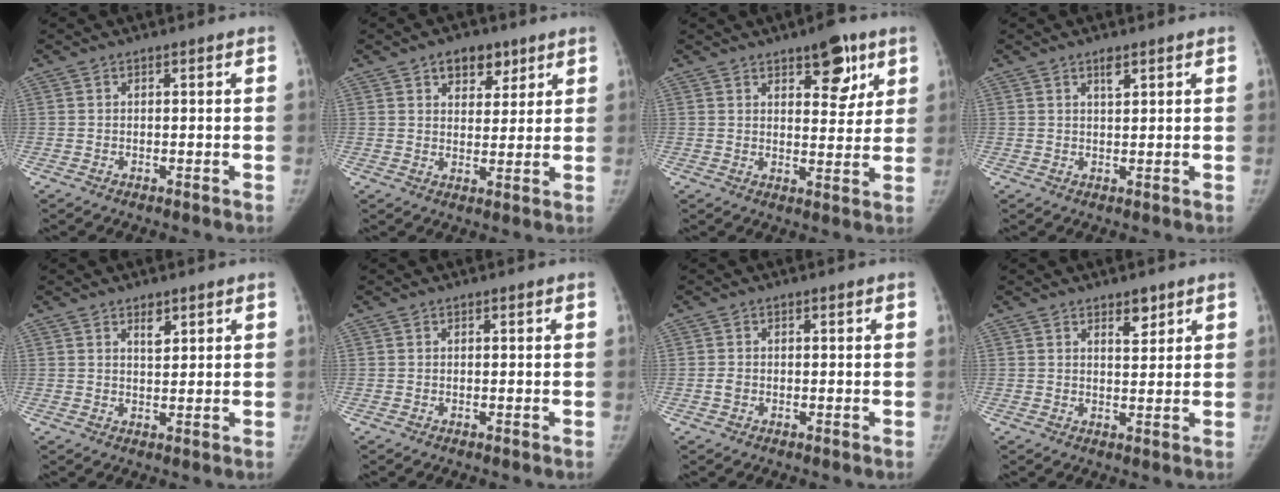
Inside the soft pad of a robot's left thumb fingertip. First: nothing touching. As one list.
[{"total": 6.4, "force": [3.7, 4.1, 3.2], "torque": [-0.011, -0.017, 0.054]}, {"total": 8.7, "force": [5.0, 3.9, 6.0], "torque": [-0.049, -0.026, 0.068]}, {"total": 2.0, "force": [1.3, 0.7, 1.4], "torque": [-0.020, -0.006, 0.023]}, {"total": 2.6, "force": [1.6, 1.3, 1.6], "torque": [-0.013, -0.011, 0.028]}, {"total": 0.0}, {"total": 1.3, "force": [-0.4, 1.0, 0.7], "torque": [-0.011, 0.002, -0.007]}, {"total": 3.2, "force": [2.1, 1.5, 1.8], "torque": [-0.011, -0.015, 0.033]}]